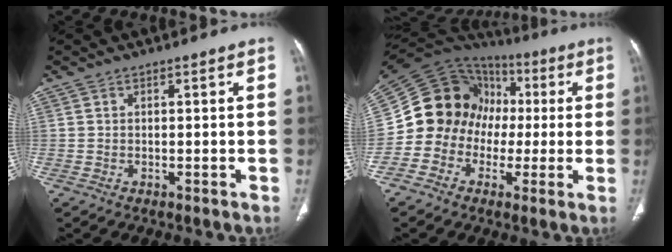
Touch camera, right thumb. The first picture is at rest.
{"total": 16.2, "force": [-1.2, 14.9, 6.3], "torque": [-0.077, 0.068, -0.028]}